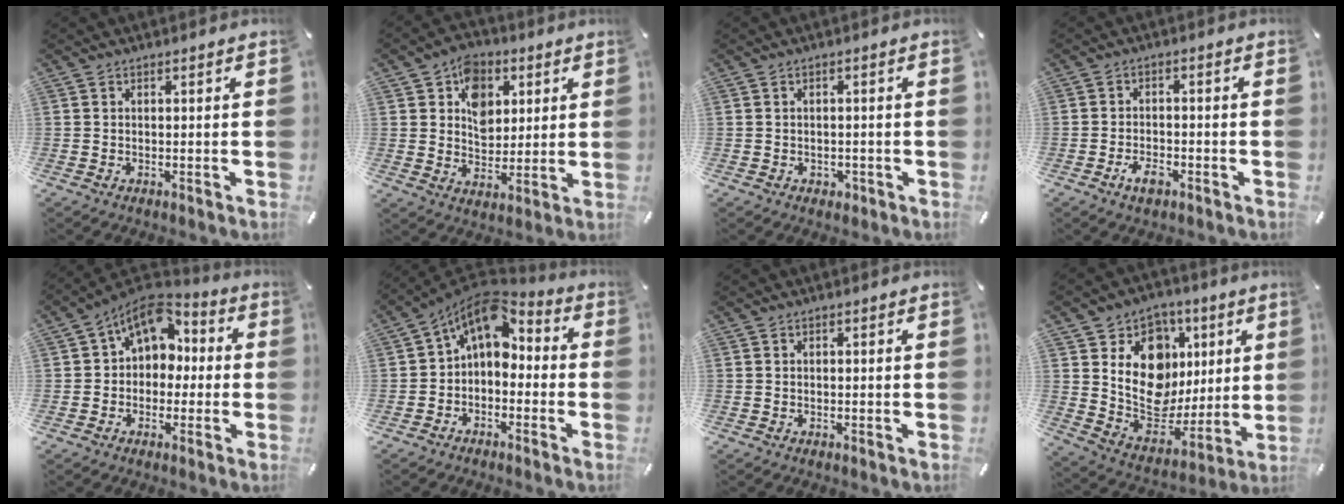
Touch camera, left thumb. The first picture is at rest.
{"total": 9.3, "force": [3.2, 7.6, 4.4], "torque": [-0.059, -0.003, 0.055]}
{"total": 1.6, "force": [-0.5, 1.4, 0.6], "torque": [-0.011, 0.005, -0.012]}
{"total": 4.2, "force": [-2.4, 2.2, 2.7], "torque": [-0.057, 0.008, -0.045]}
{"total": 10.7, "force": [3.1, 8.3, 6.0], "torque": [-0.107, -0.010, 0.059]}
{"total": 8.7, "force": [2.7, 6.0, 5.7], "torque": [-0.112, -0.022, 0.048]}
{"total": 0.0}
{"total": 17.4, "force": [4.0, 14.5, 8.8], "torque": [-0.139, -0.027, 0.081]}